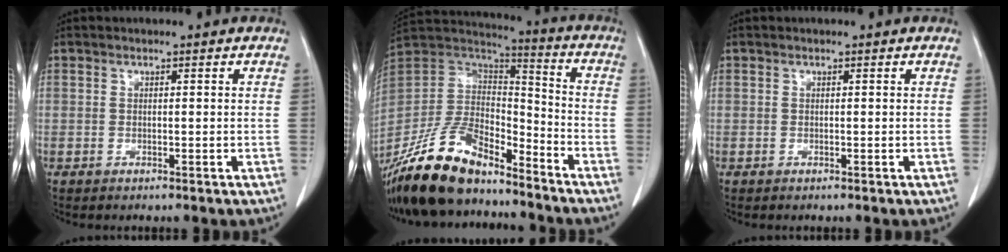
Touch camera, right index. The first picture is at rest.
{"total": 20.1, "force": [-16.0, 6.8, 10.1], "torque": [-0.214, 0.004, -0.300]}
{"total": 0.0}